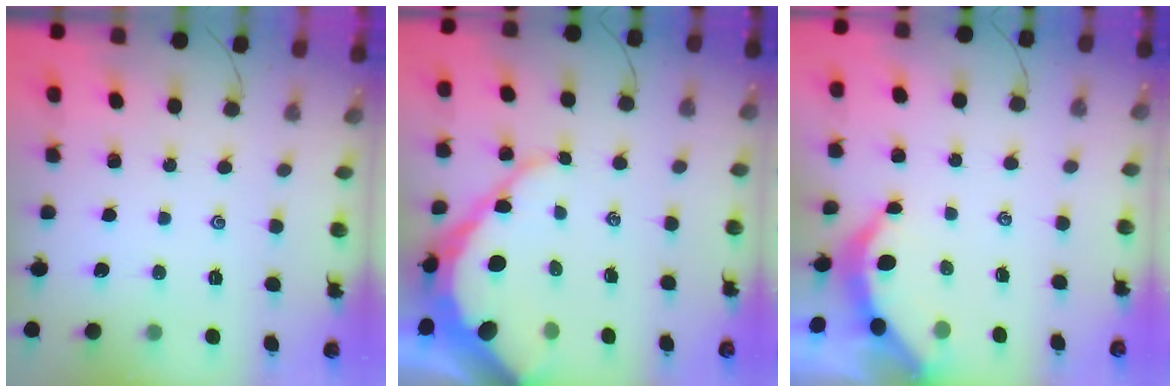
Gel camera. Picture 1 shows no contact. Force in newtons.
{"total": 14.1, "press": 14.0, "slide": 1.2}
{"total": 3.8, "press": 3.7, "slide": 0.5}